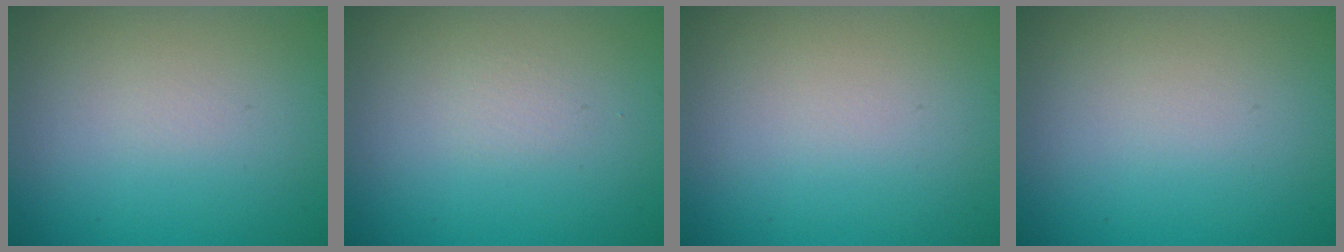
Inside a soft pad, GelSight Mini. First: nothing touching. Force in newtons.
{"total": 0.6, "press": 0.6, "slide": 0.0}
{"total": 0.0}
{"total": 1.6, "press": 1.6, "slide": 0.0}